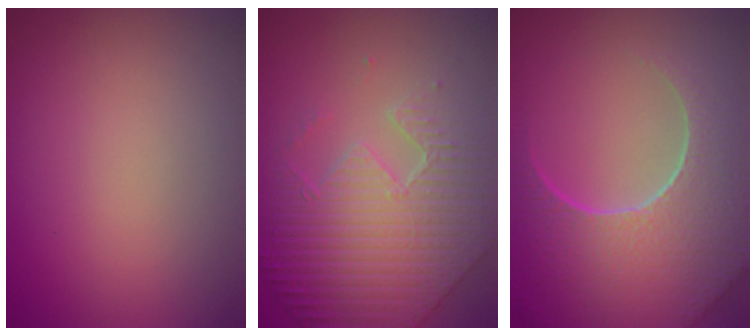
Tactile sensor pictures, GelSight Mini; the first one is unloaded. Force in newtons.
{"total": 8.2, "press": 5.9, "slide": 5.6}
{"total": 9.4, "press": 6.7, "slide": 6.6}